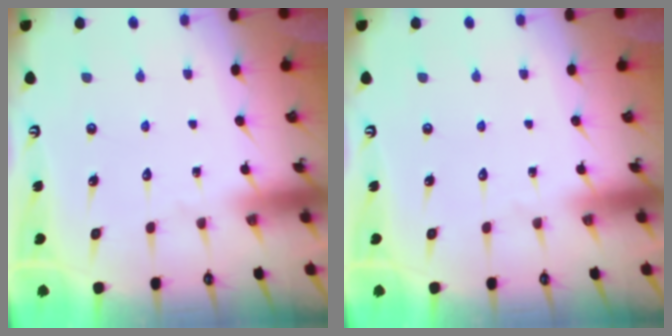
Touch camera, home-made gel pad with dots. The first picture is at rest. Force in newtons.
{"total": 0.0}